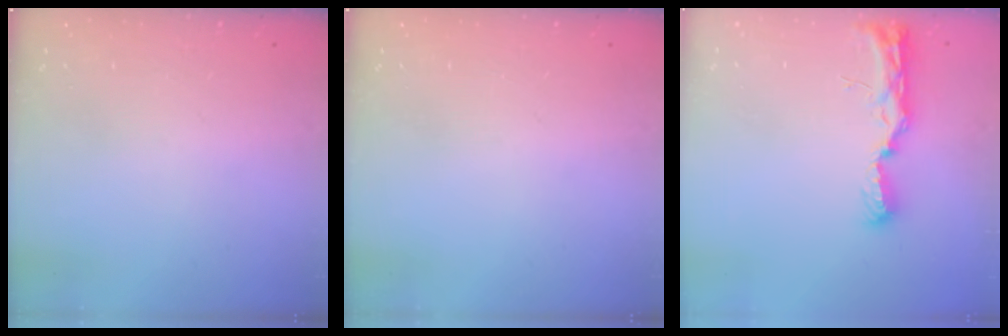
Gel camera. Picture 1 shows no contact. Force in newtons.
{"total": 0.0}
{"total": 11.2, "press": 9.8, "slide": 5.4}